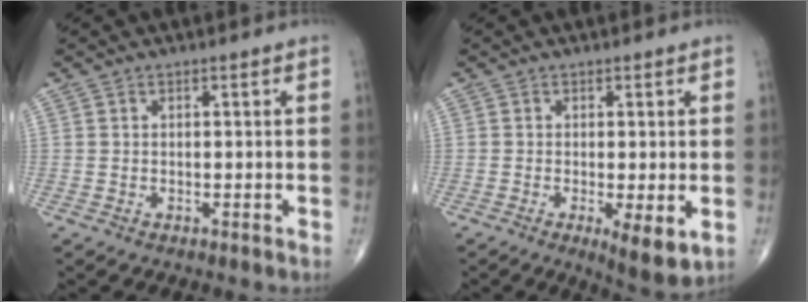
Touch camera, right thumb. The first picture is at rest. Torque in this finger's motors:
{"motor_torque": [0.15, 0.74, -0.01, -0.12, 0.04]}